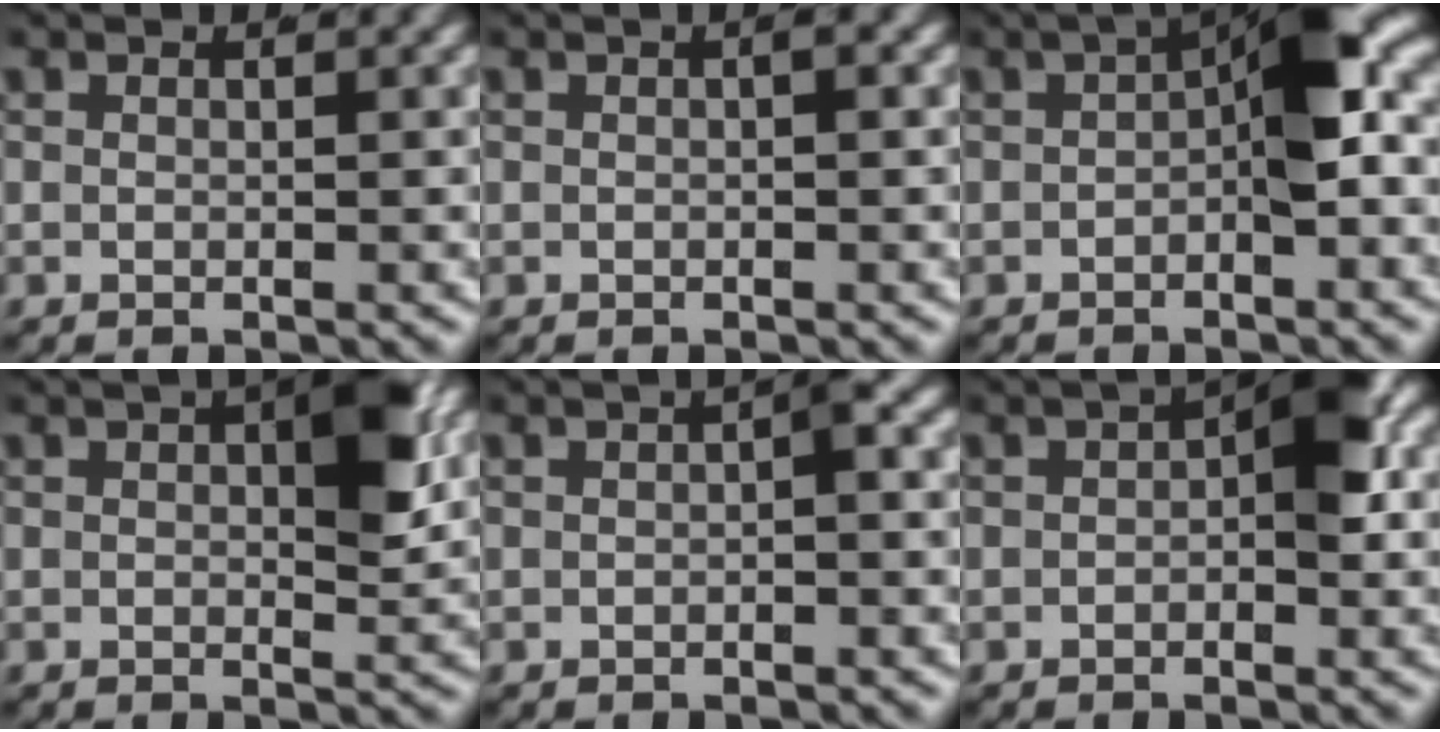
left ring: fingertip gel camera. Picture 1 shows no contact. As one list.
[{"total": 0.6, "force": [0.1, 0.0, 0.6], "torque": [-0.011, 0.003, 0.003]}, {"total": 6.4, "force": [0.3, 1.7, 6.1], "torque": [-0.087, 0.001, 0.007]}, {"total": 4.0, "force": [0.7, 1.7, 3.5], "torque": [-0.052, 0.000, 0.008]}, {"total": 1.1, "force": [-0.1, -0.1, 1.1], "torque": [-0.019, 0.001, -0.001]}, {"total": 3.9, "force": [0.1, 1.4, 3.6], "torque": [-0.049, -0.003, 0.004]}]